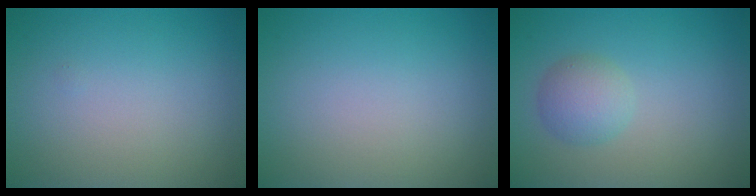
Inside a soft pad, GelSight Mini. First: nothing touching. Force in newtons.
{"total": 0.0}
{"total": 2.6, "press": 2.6, "slide": 0.1}